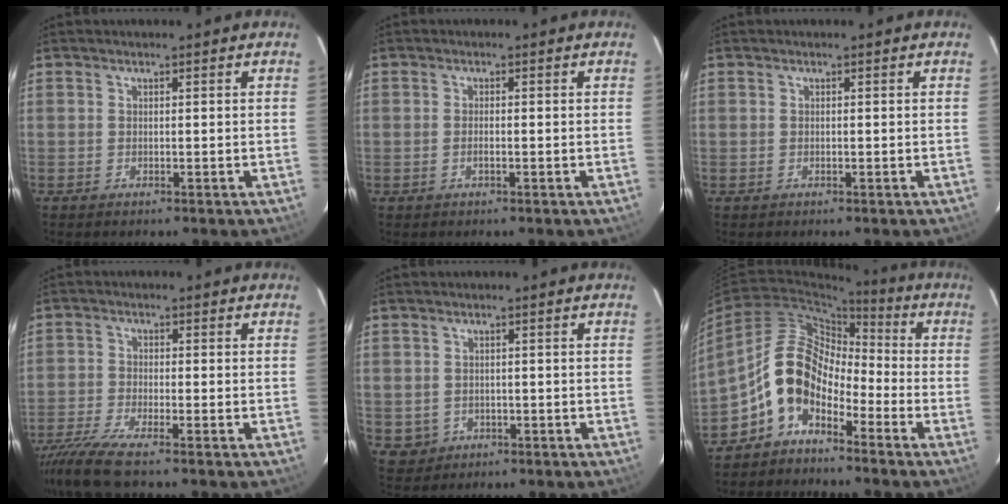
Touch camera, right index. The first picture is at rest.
{"total": 1.0, "force": [-0.4, 0.2, 0.9], "torque": [-0.019, 0.000, -0.007]}
{"total": 0.0}
{"total": 7.7, "force": [-6.5, -0.2, 4.1], "torque": [-0.106, -0.028, -0.123]}
{"total": 3.3, "force": [-0.5, 3.3, 0.6], "torque": [-0.017, 0.003, 0.004]}
{"total": 9.9, "force": [-5.6, 6.3, 5.2], "torque": [-0.095, 0.028, -0.113]}